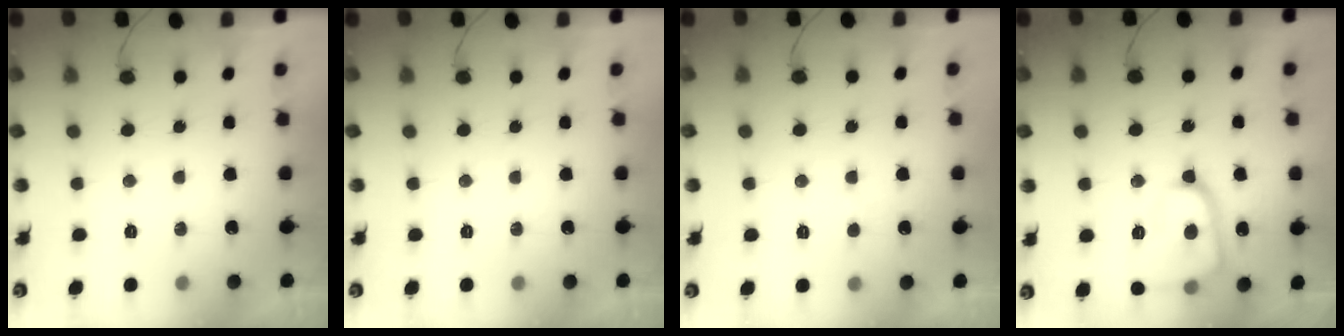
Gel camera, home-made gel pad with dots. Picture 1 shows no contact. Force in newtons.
{"total": 0.0}
{"total": 2.7, "press": 2.7, "slide": 0.2}
{"total": 15.4, "press": 15.3, "slide": 1.4}